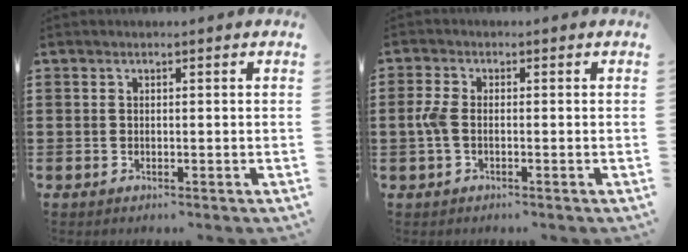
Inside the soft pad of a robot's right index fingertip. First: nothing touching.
{"total": 3.0, "force": [-0.6, 1.4, 2.5], "torque": [-0.070, -0.005, -0.017]}